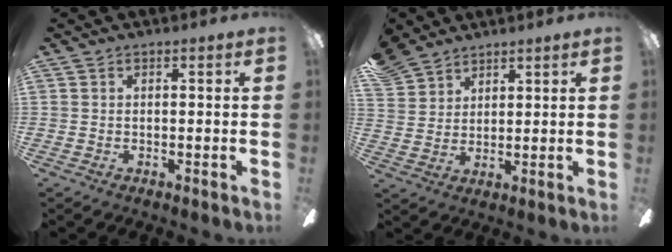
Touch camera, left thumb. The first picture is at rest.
{"total": 7.7, "force": [6.3, 4.2, 1.2], "torque": [-0.042, -0.028, 0.126]}